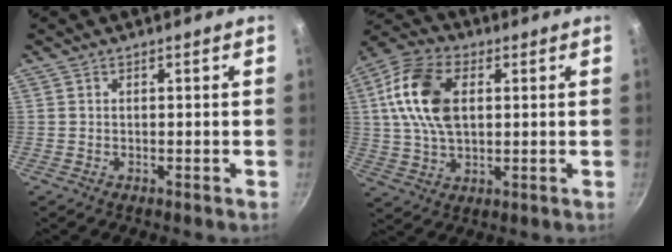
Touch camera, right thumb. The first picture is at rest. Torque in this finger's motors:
{"motor_torque": [0.95, 2.79, 1.40, -0.49, 0.46]}